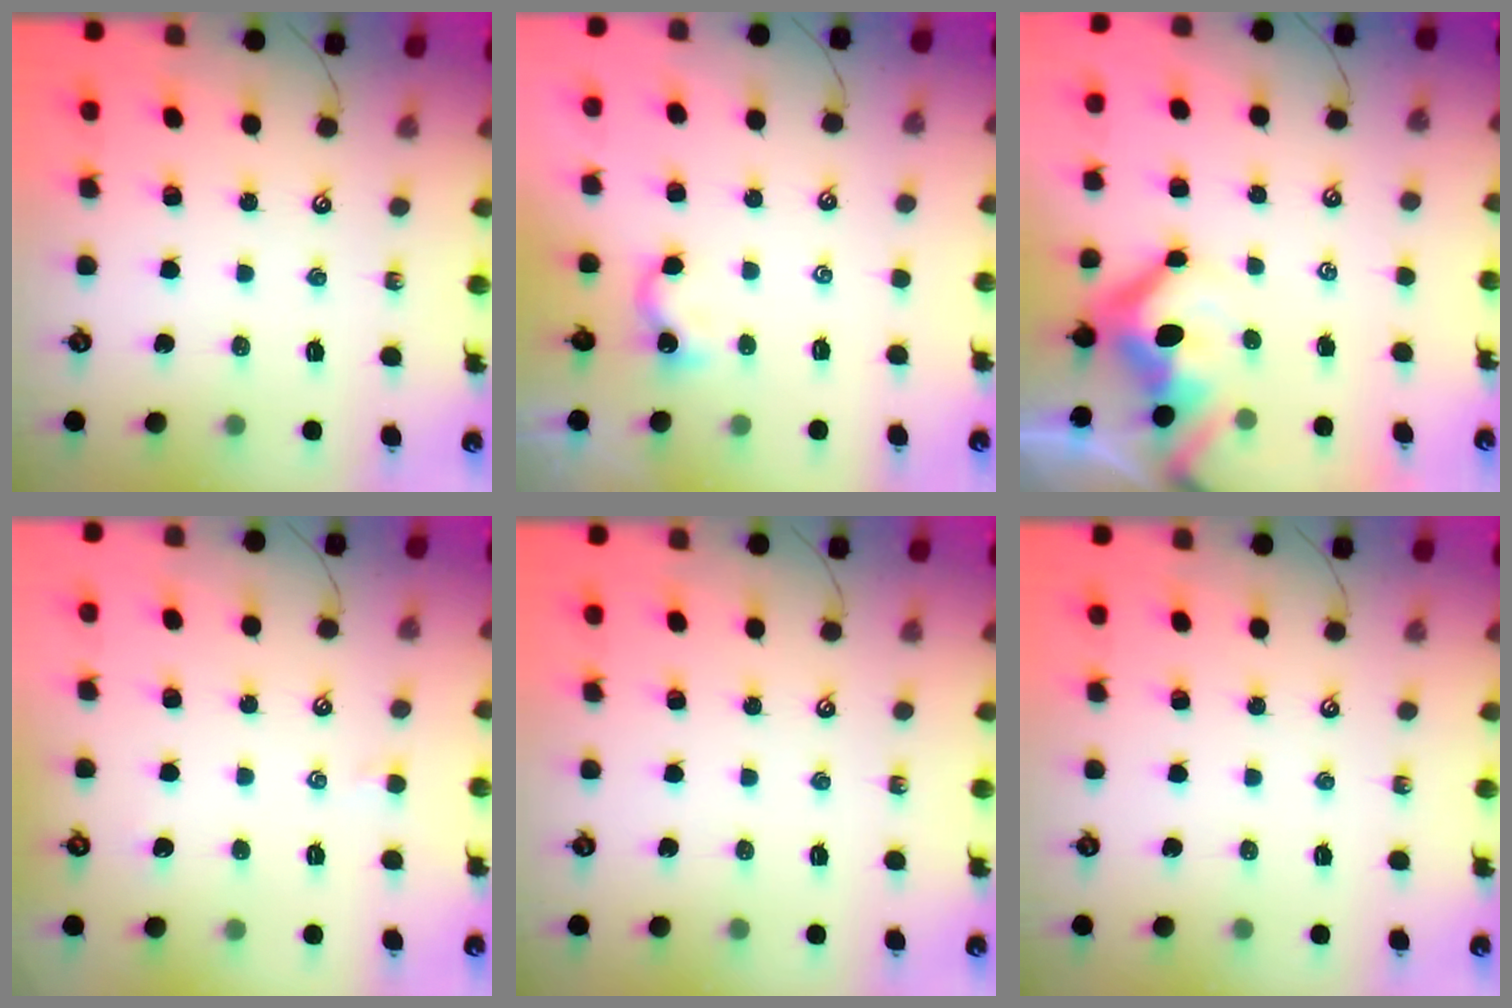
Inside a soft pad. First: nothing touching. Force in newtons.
{"total": 3.0, "press": 3.0, "slide": 0.3}
{"total": 8.2, "press": 8.1, "slide": 1.4}
{"total": 2.7, "press": 2.6, "slide": 0.3}
{"total": 0.0}
{"total": 0.0}